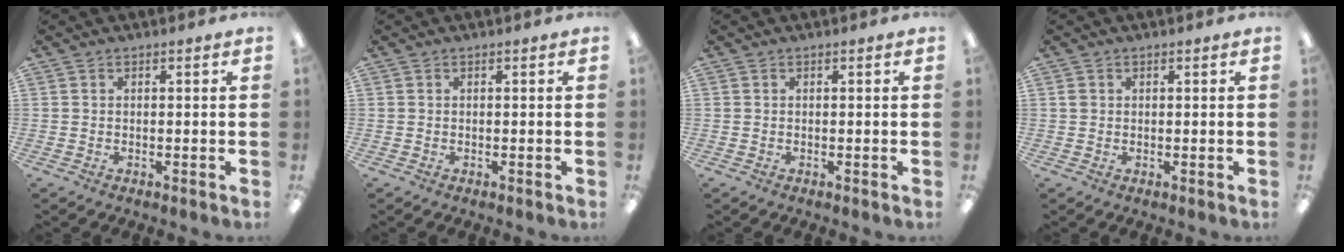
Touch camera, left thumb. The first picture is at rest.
{"total": 0.0}
{"total": 0.0}
{"total": 0.9, "force": [0.0, 0.9, 0.4], "torque": [-0.008, 0.004, 0.000]}